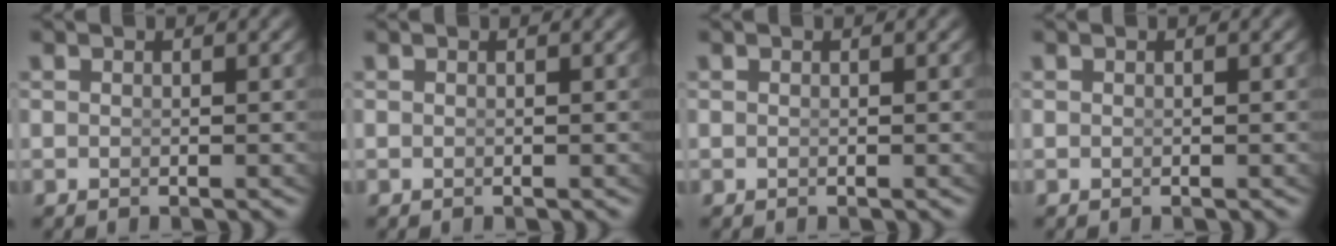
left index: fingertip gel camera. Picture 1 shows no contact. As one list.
[{"total": 0.0}, {"total": 0.0}, {"total": 0.0}]